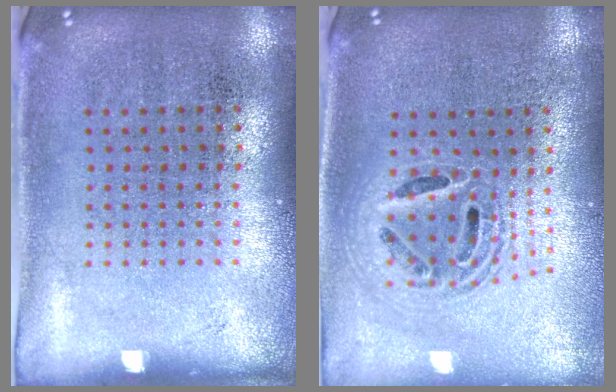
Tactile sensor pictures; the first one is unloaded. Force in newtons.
{"total": 1.9, "press": 1.5, "slide": 1.1}